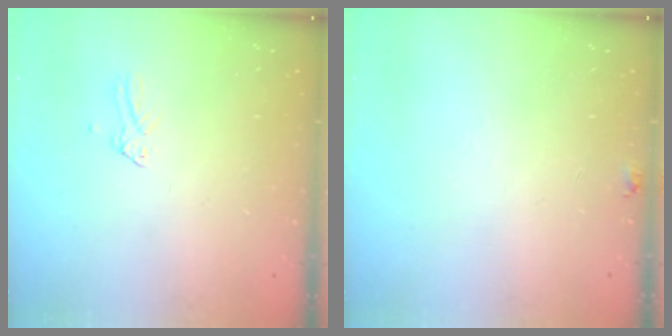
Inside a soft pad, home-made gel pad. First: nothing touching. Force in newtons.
{"total": 4.9, "press": 4.9, "slide": 0.4}